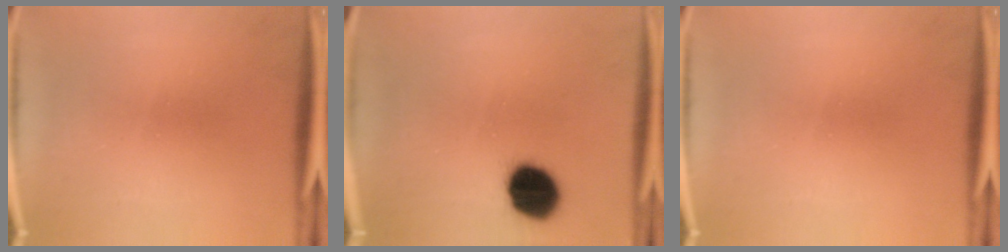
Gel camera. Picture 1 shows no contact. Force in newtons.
{"total": 11.6}
{"total": 0.0}